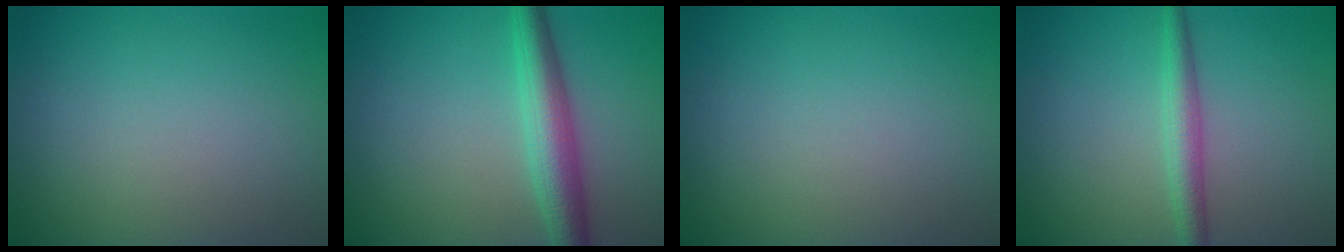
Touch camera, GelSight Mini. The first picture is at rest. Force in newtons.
{"total": 4.7, "press": 4.7, "slide": 0.0}
{"total": 0.0}
{"total": 2.6, "press": 2.6, "slide": 0.0}